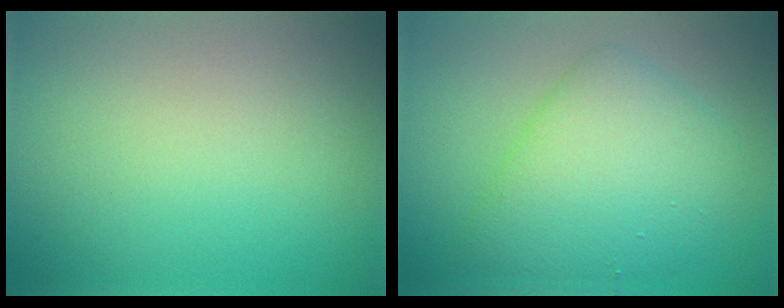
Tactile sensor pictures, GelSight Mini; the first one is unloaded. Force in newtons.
{"total": 6.2, "press": 6.2, "slide": 0.1}